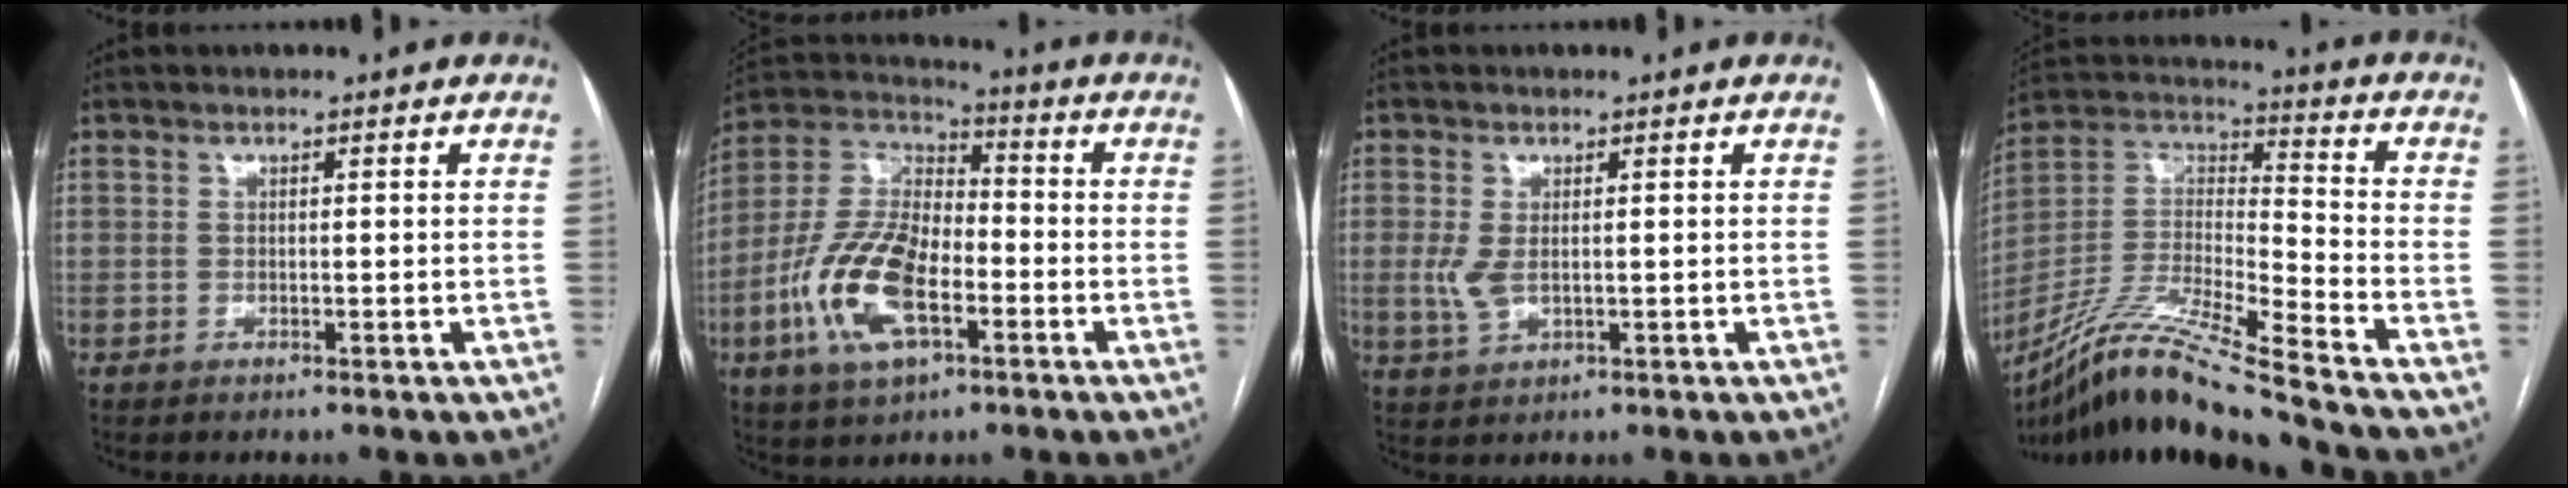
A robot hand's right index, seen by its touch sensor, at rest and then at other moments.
{"total": 16.0, "force": [-5.4, 7.1, 13.3], "torque": [-0.289, 0.008, -0.098]}
{"total": 3.2, "force": [0.1, 1.5, 2.8], "torque": [-0.068, -0.006, 0.011]}
{"total": 19.6, "force": [-16.3, -0.6, 10.9], "torque": [-0.241, -0.021, -0.306]}